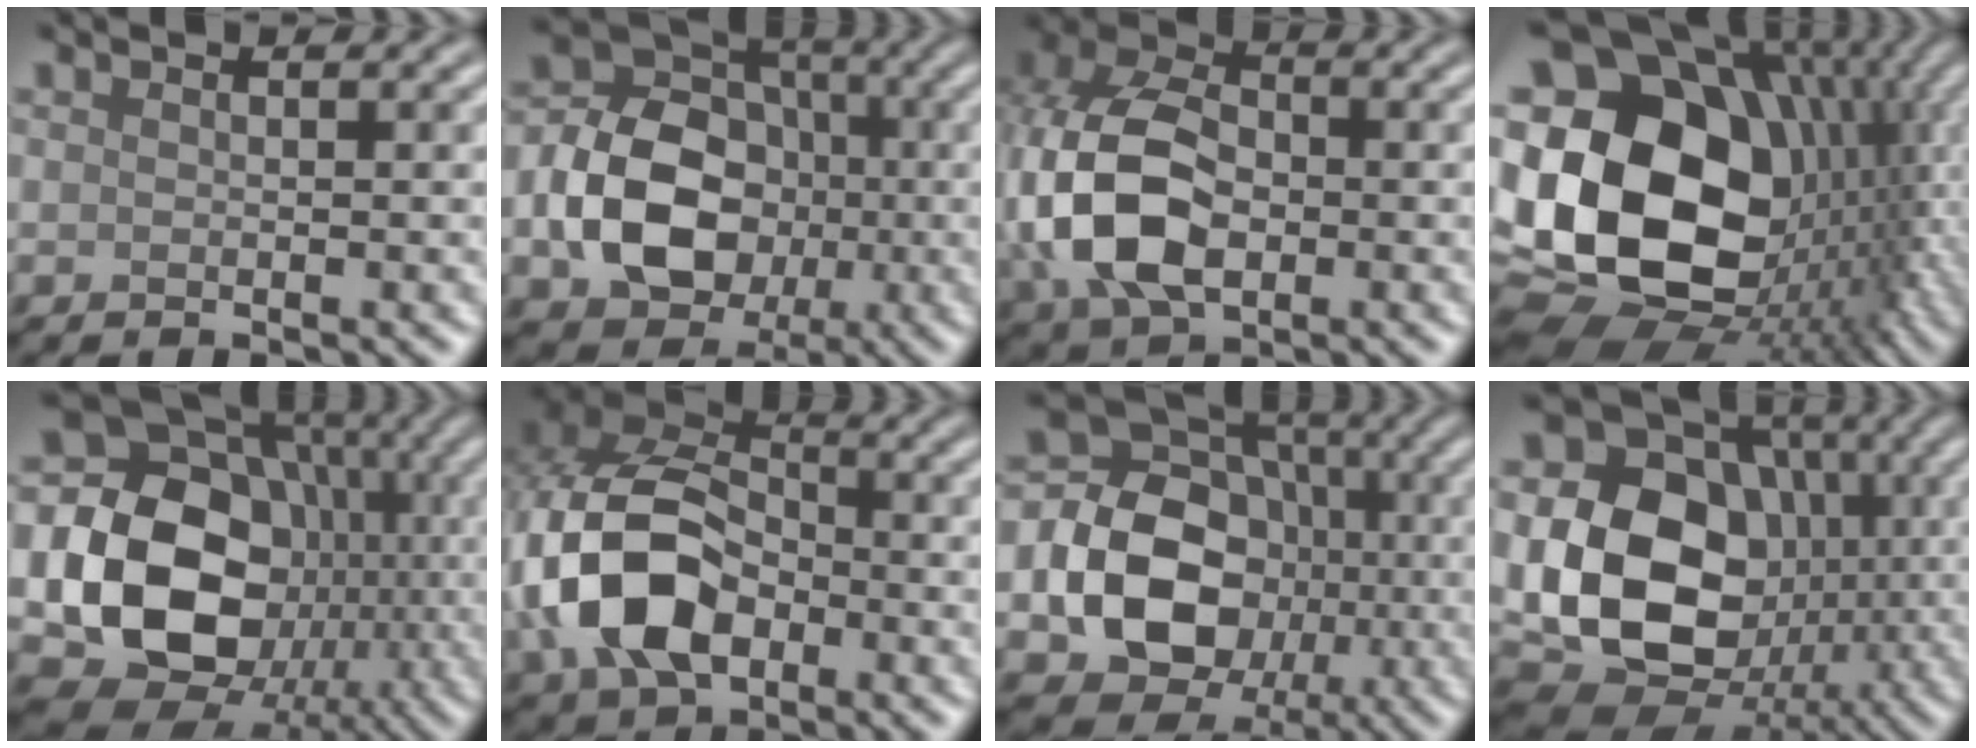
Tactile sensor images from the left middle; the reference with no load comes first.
{"total": 10.0, "force": [-2.2, 7.7, 5.9], "torque": [-0.103, 0.001, -0.047]}
{"total": 11.2, "force": [-1.3, 7.7, 7.9], "torque": [-0.201, -0.007, -0.034]}
{"total": 21.4, "force": [-0.2, 16.7, 13.4], "torque": [-0.275, -0.008, 0.027]}
{"total": 19.2, "force": [-1.7, 16.6, 9.5], "torque": [-0.164, -0.025, -0.044]}
{"total": 10.8, "force": [-2.4, 7.3, 7.5], "torque": [-0.178, -0.002, -0.056]}
{"total": 13.9, "force": [-1.9, 11.5, 7.5], "torque": [-0.134, -0.014, -0.046]}
{"total": 18.2, "force": [-0.8, 15.3, 9.9], "torque": [-0.190, -0.010, -0.028]}